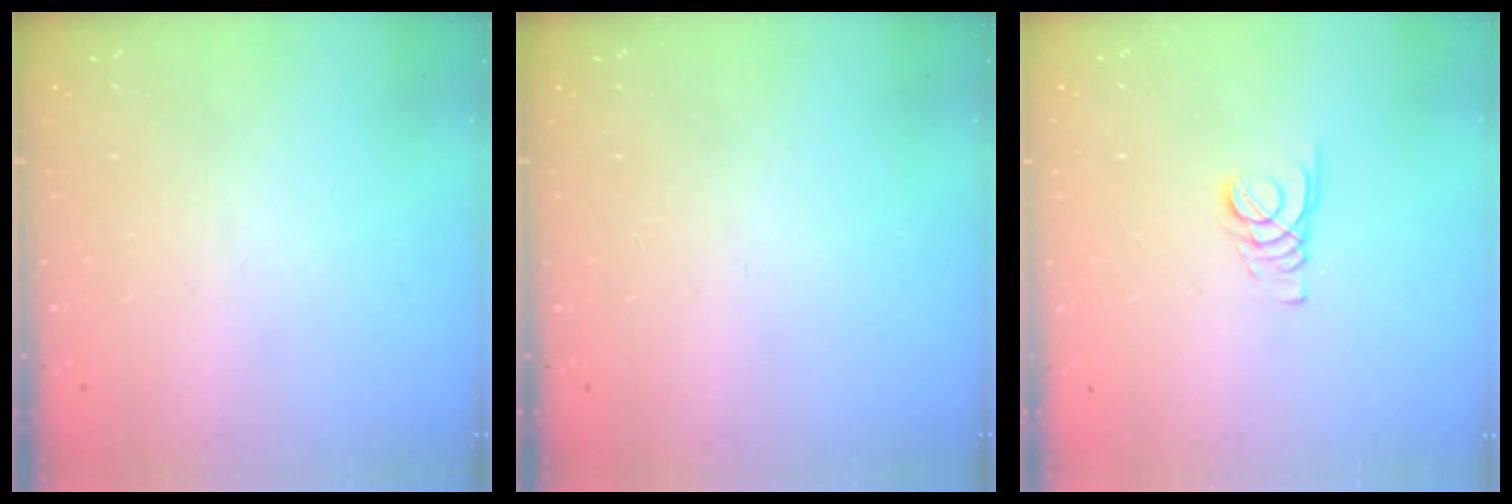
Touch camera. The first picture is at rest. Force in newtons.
{"total": 0.0}
{"total": 1.8, "press": 1.7, "slide": 0.1}